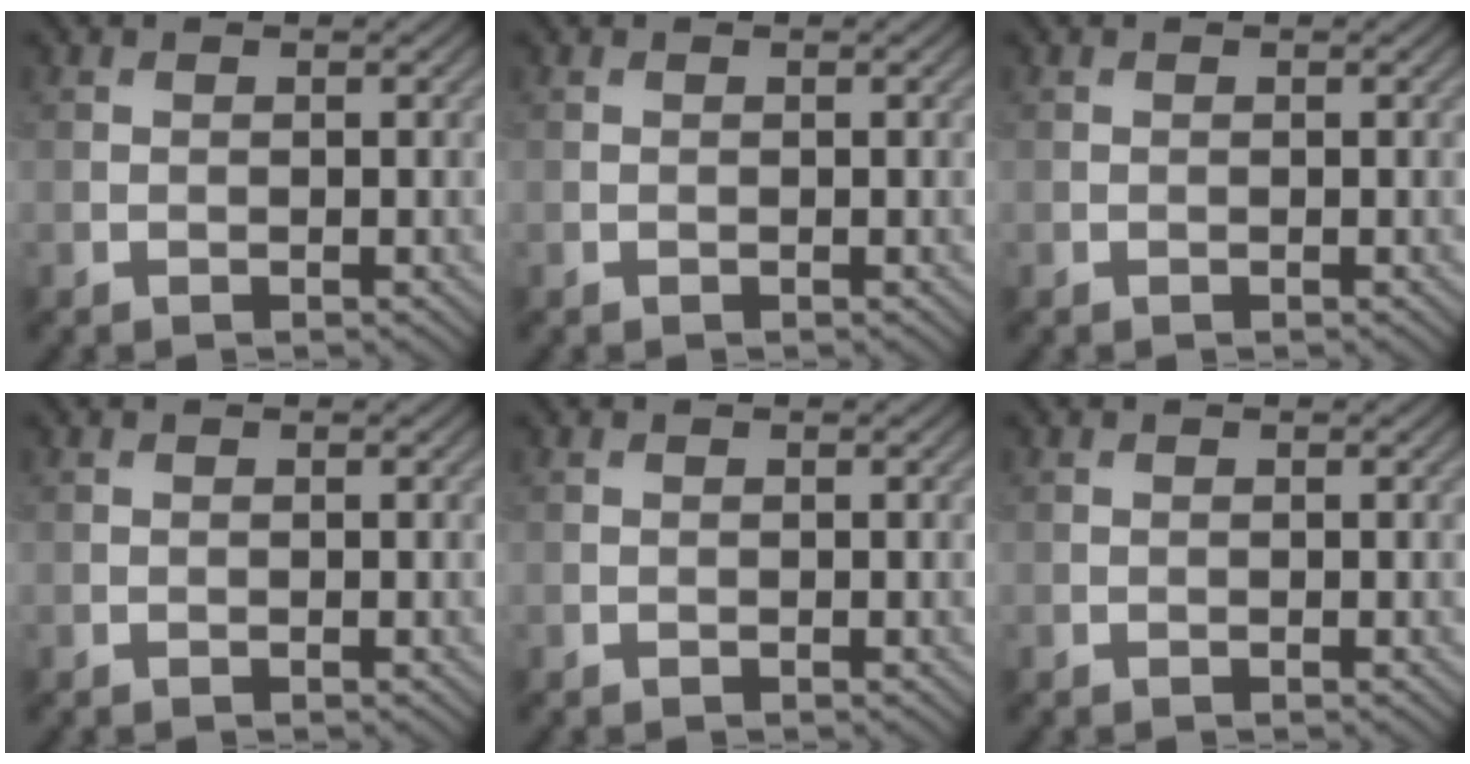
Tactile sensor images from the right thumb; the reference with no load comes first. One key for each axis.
{"total": 0.0}
{"total": 0.0}
{"total": 0.0}
{"total": 0.0}
{"total": 0.0}